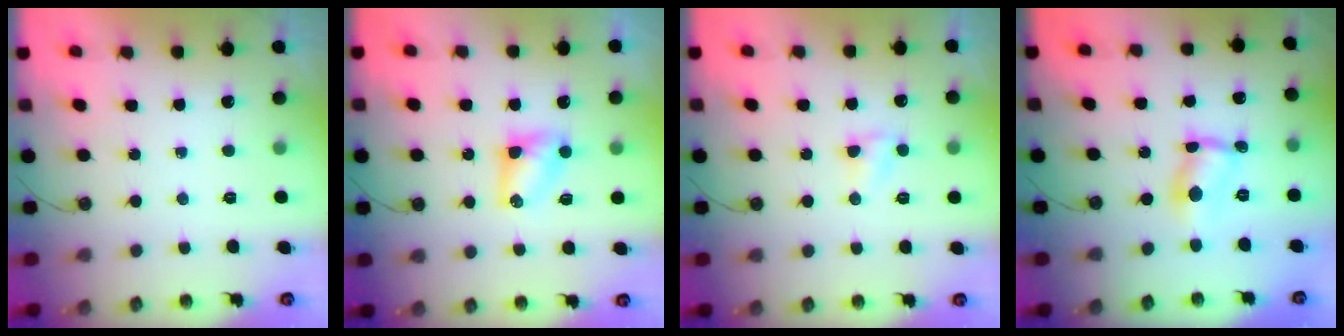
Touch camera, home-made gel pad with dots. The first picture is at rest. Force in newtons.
{"total": 4.8, "press": 4.7, "slide": 0.4}
{"total": 3.8, "press": 3.8, "slide": 0.5}
{"total": 5.1, "press": 5.1, "slide": 0.3}